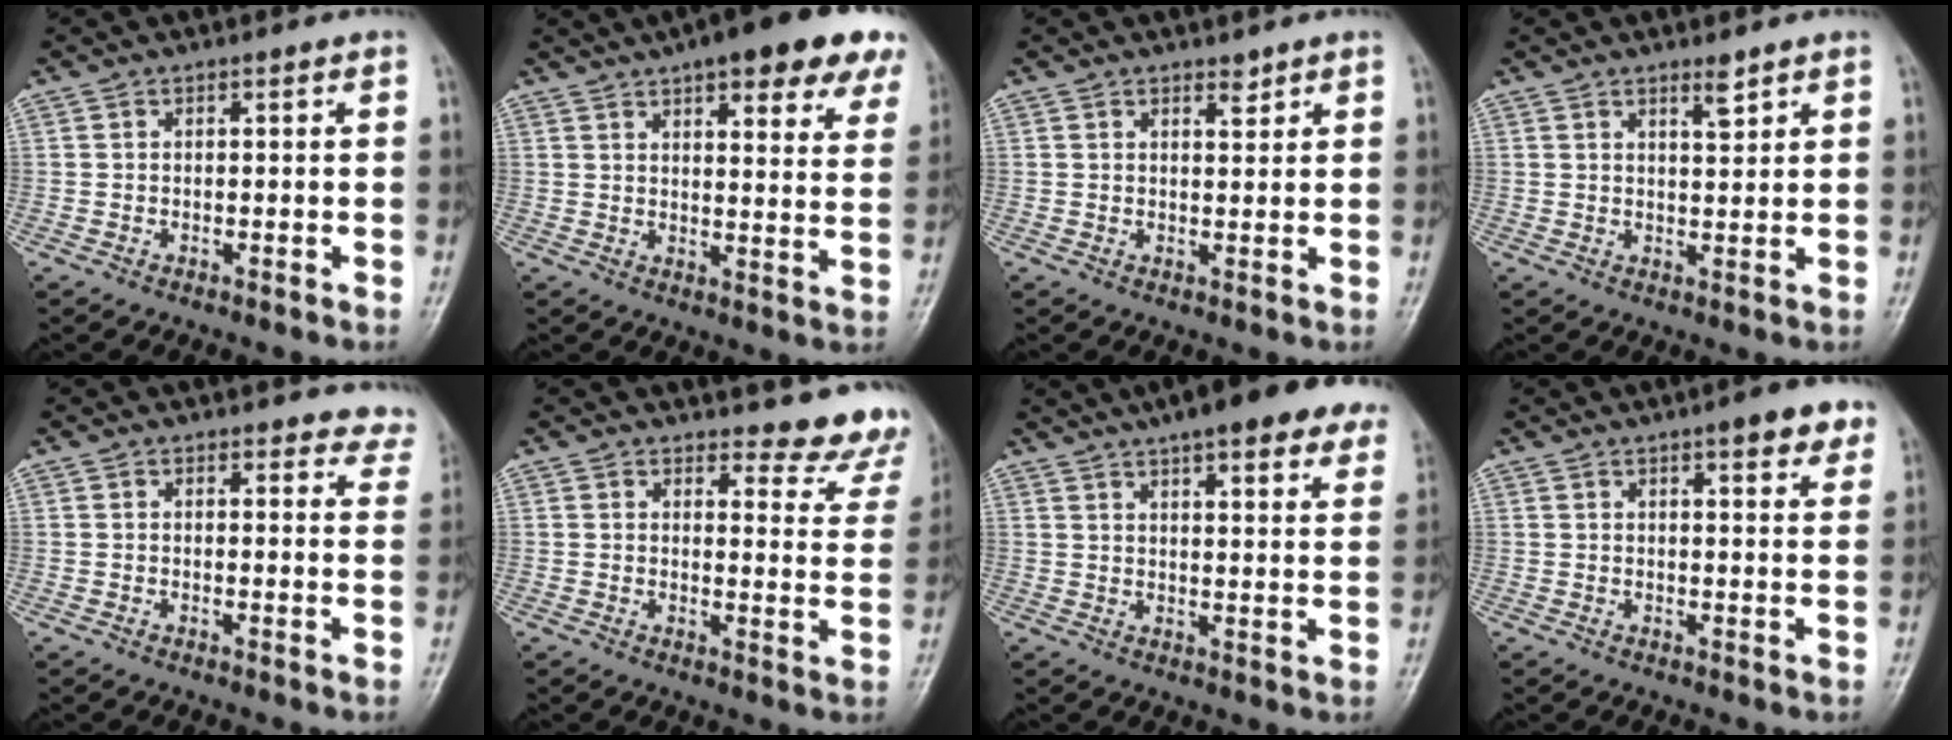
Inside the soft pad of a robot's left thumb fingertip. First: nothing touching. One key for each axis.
{"total": 20.9, "fx": 13.6, "fy": 6.6, "fz": 14.4, "tx": -0.156, "ty": -0.024, "tz": 0.159}
{"total": 1.8, "fx": 1.5, "fy": 0.7, "fz": 0.8, "tx": -0.003, "ty": -0.011, "tz": 0.023}
{"total": 2.9, "fx": 2.1, "fy": 0.7, "fz": 1.8, "tx": -0.026, "ty": -0.018, "tz": 0.037}
{"total": 7.9, "fx": 7.4, "fy": 2.7, "fz": 0.6, "tx": 0.051, "ty": -0.033, "tz": 0.052}
{"total": 10.8, "fx": 10.4, "fy": 3.0, "fz": 1.0, "tx": 0.030, "ty": -0.103, "tz": 0.095}
{"total": 17.4, "fx": 12.2, "fy": 4.9, "fz": 11.5, "tx": -0.134, "ty": -0.014, "tz": 0.150}
{"total": 6.8, "fx": 4.3, "fy": 1.9, "fz": 5.0, "tx": -0.049, "ty": -0.017, "tz": 0.052}